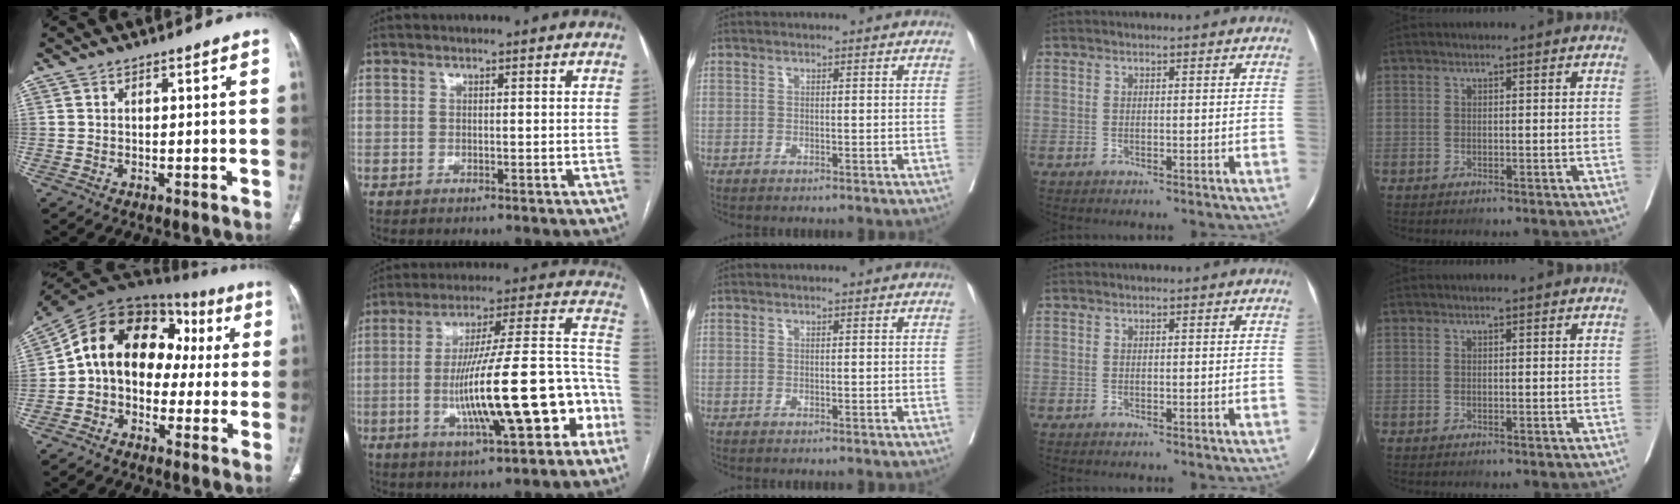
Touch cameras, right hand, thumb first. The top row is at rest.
{"thumb": {"total": 16.8, "force": [0.9, 12.4, 11.4], "torque": [-0.139, 0.059, 0.000]}, "index": {"total": 21.0, "force": [-6.8, 3.3, 19.6], "torque": [-0.270, 0.026, -0.095]}}